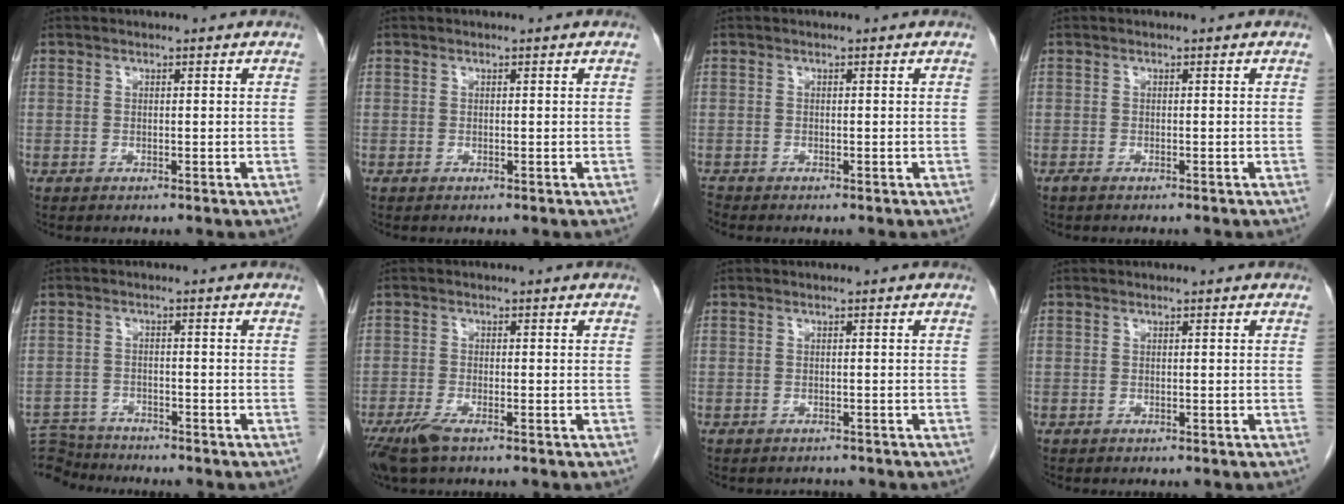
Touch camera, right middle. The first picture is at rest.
{"total": 0.0}
{"total": 0.6, "force": [-0.6, -0.1, -0.1], "torque": [-0.006, -0.007, -0.014]}
{"total": 1.0, "force": [-0.8, 0.1, 0.5], "torque": [-0.012, -0.002, -0.011]}
{"total": 6.9, "force": [-6.8, 1.1, -0.1], "torque": [0.000, 0.000, -0.123]}
{"total": 4.1, "force": [-2.8, 0.8, 2.9], "torque": [-0.064, -0.011, -0.053]}
{"total": 1.7, "force": [-1.6, 0.6, 0.0], "torque": [-0.005, -0.003, -0.022]}
{"total": 0.0}